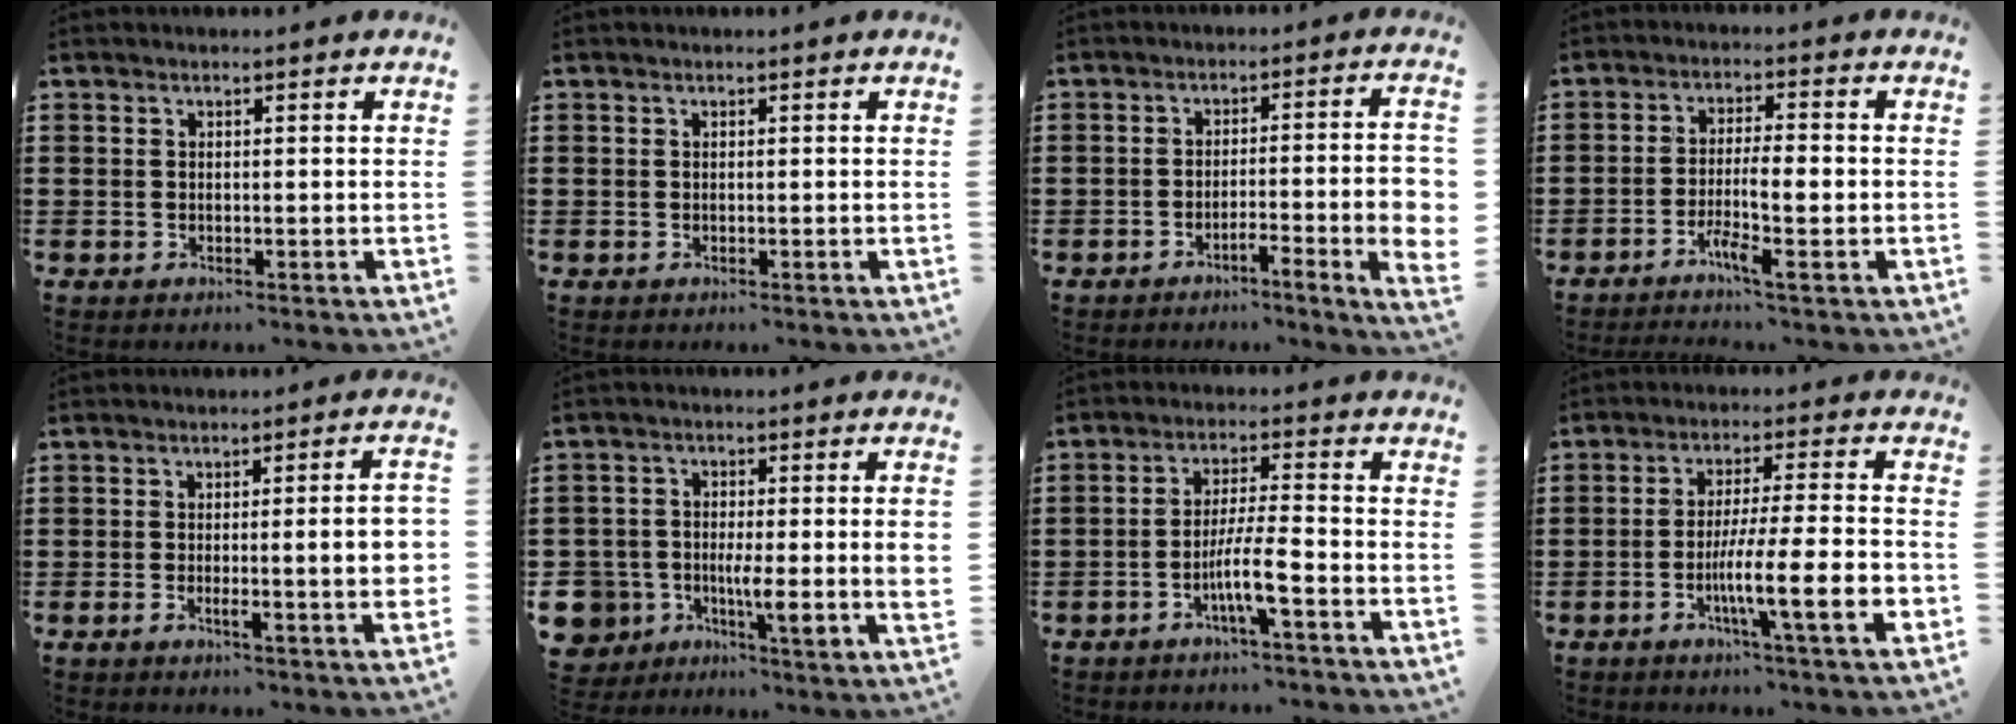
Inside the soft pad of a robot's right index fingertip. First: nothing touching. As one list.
[{"total": 0.0}, {"total": 6.1, "force": [-2.1, 0.3, 5.7], "torque": [-0.091, -0.004, -0.037]}, {"total": 5.1, "force": [-2.3, 0.7, 4.6], "torque": [-0.084, -0.003, -0.042]}, {"total": 7.8, "force": [-0.8, 0.8, 7.7], "torque": [-0.106, -0.011, -0.015]}, {"total": 7.6, "force": [-1.8, 4.5, 5.8], "torque": [-0.139, -0.001, -0.034]}, {"total": 6.5, "force": [-3.1, 0.3, 5.7], "torque": [-0.116, -0.011, -0.059]}, {"total": 12.4, "force": [-4.1, 1.5, 11.5], "torque": [-0.216, -0.012, -0.077]}]